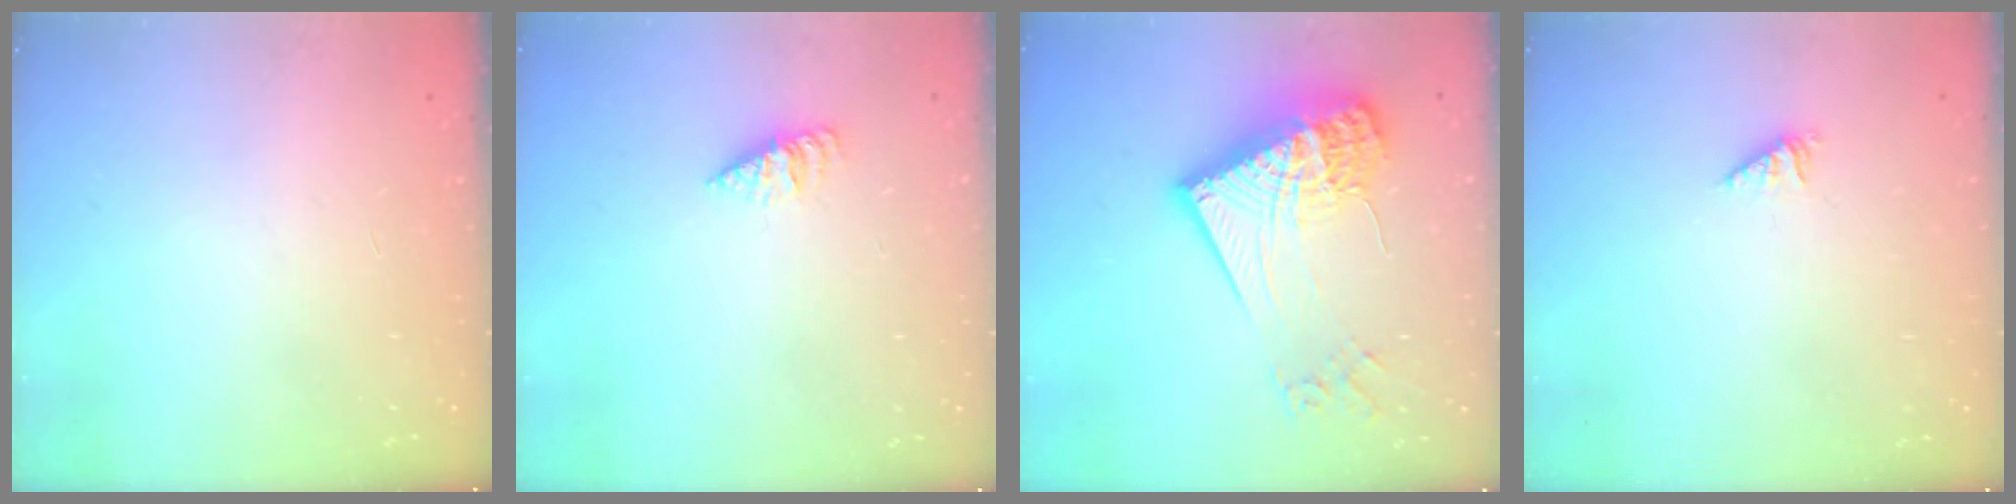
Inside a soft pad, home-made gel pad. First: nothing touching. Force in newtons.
{"total": 2.6, "press": 2.6, "slide": 0.4}
{"total": 23.4, "press": 23.3, "slide": 2.5}
{"total": 1.5, "press": 1.5, "slide": 0.3}